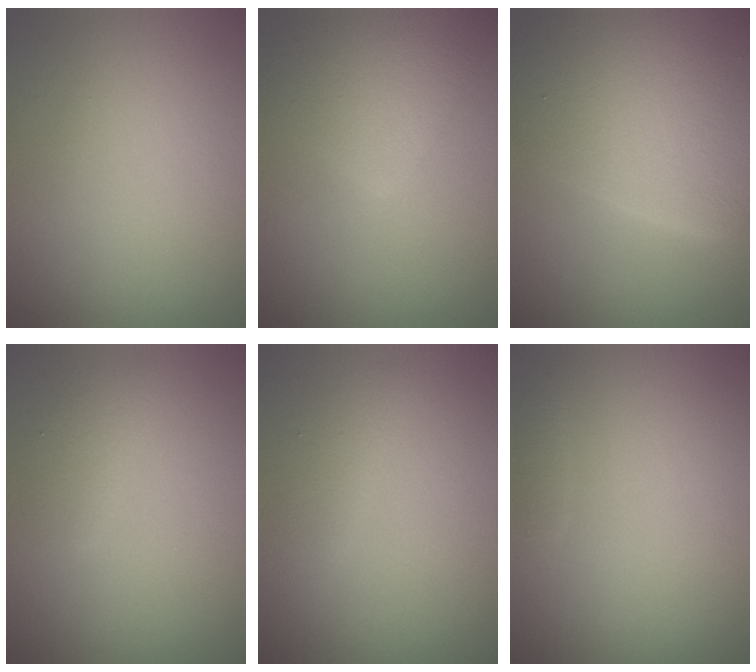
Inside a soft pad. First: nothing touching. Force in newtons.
{"total": 4.8, "press": 4.8, "slide": 0.1}
{"total": 10.8, "press": 10.8, "slide": 0.4}
{"total": 1.6, "press": 1.6, "slide": 0.0}
{"total": 1.5, "press": 1.5, "slide": 0.1}
{"total": 0.7, "press": 0.7, "slide": 0.1}